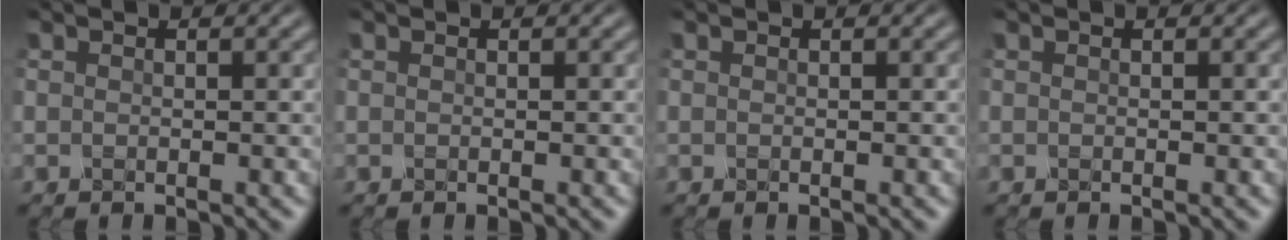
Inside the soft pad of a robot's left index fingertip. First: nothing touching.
{"total": 0.0}
{"total": 0.0}
{"total": 0.0}